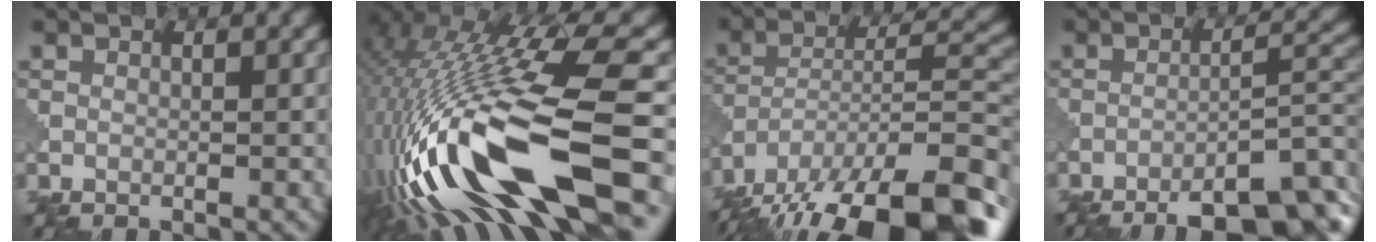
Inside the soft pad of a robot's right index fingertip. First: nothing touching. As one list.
[{"total": 17.1, "force": [-5.0, 6.1, 15.2], "torque": [-0.270, -0.006, -0.080]}, {"total": 19.3, "force": [-15.4, 6.2, 9.8], "torque": [-0.163, -0.028, -0.230]}, {"total": 13.1, "force": [-9.8, 4.0, 7.7], "torque": [-0.084, 0.011, -0.114]}]